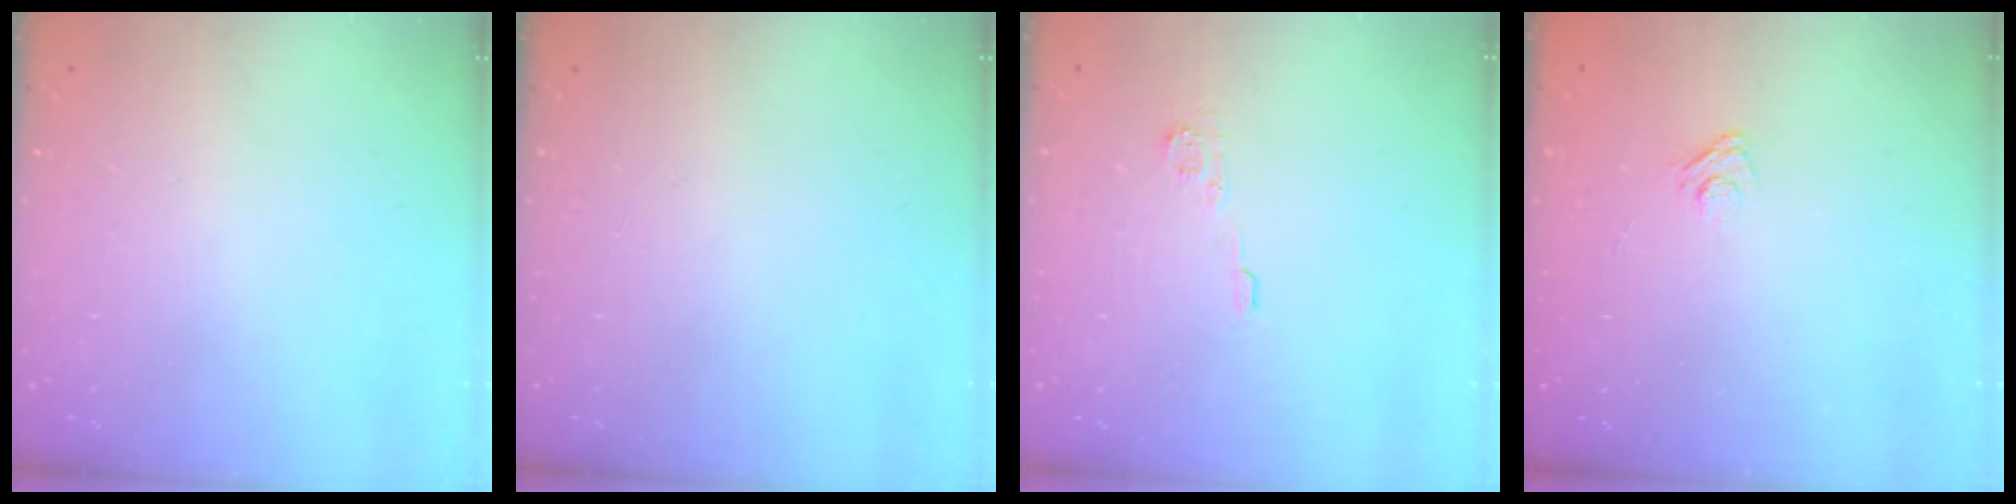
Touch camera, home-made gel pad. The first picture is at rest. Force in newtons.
{"total": 0.0}
{"total": 4.9, "press": 4.9, "slide": 0.2}
{"total": 3.1, "press": 2.8, "slide": 1.3}